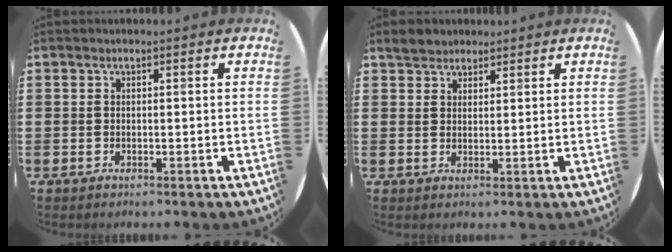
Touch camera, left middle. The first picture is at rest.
{"total": 2.8, "force": [2.5, 1.2, 0.1], "torque": [-0.002, 0.002, 0.048]}